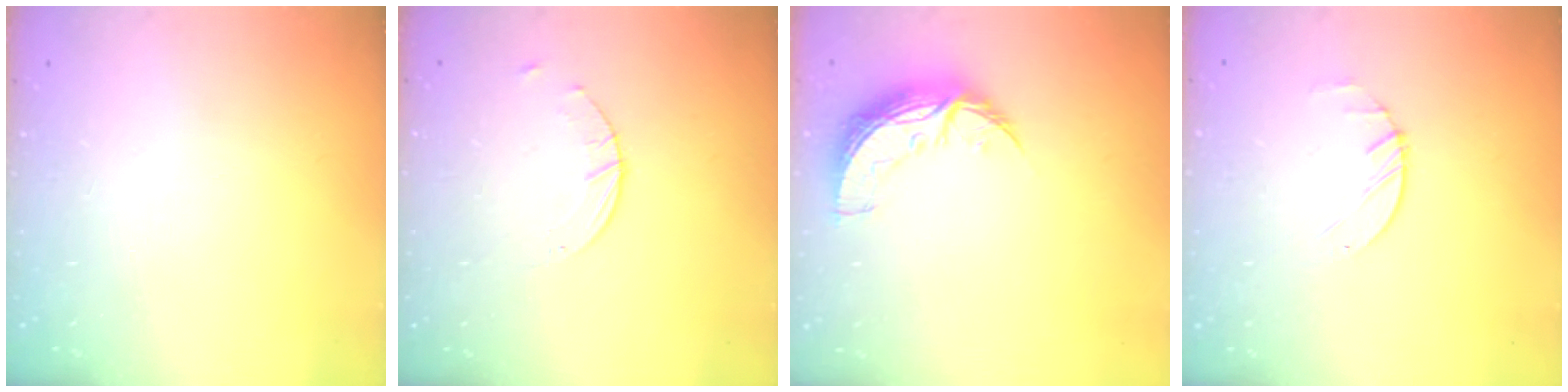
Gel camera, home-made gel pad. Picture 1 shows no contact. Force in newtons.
{"total": 2.0, "press": 2.0, "slide": 0.3}
{"total": 8.9, "press": 8.9, "slide": 0.6}
{"total": 1.2, "press": 1.2, "slide": 0.2}